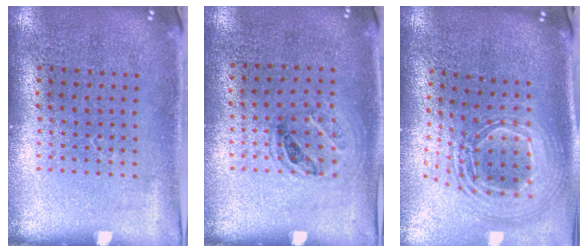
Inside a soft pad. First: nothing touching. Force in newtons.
{"total": 1.0, "press": 0.7, "slide": 0.6}
{"total": 2.5, "press": 1.8, "slide": 1.6}